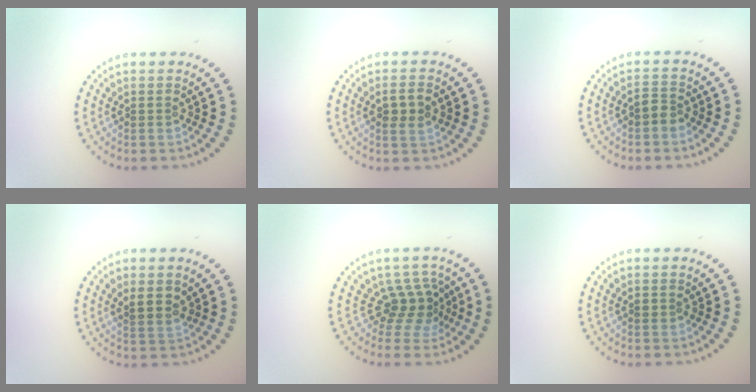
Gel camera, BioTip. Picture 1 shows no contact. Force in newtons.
{"total": 2.2, "press": 2.1, "slide": 0.4}
{"total": 1.4, "press": 1.4, "slide": 0.5}
{"total": 2.1, "press": 2.0, "slide": 0.8}
{"total": 2.9, "press": 2.0, "slide": 2.2}
{"total": 0.7, "press": 0.7, "slide": 0.1}